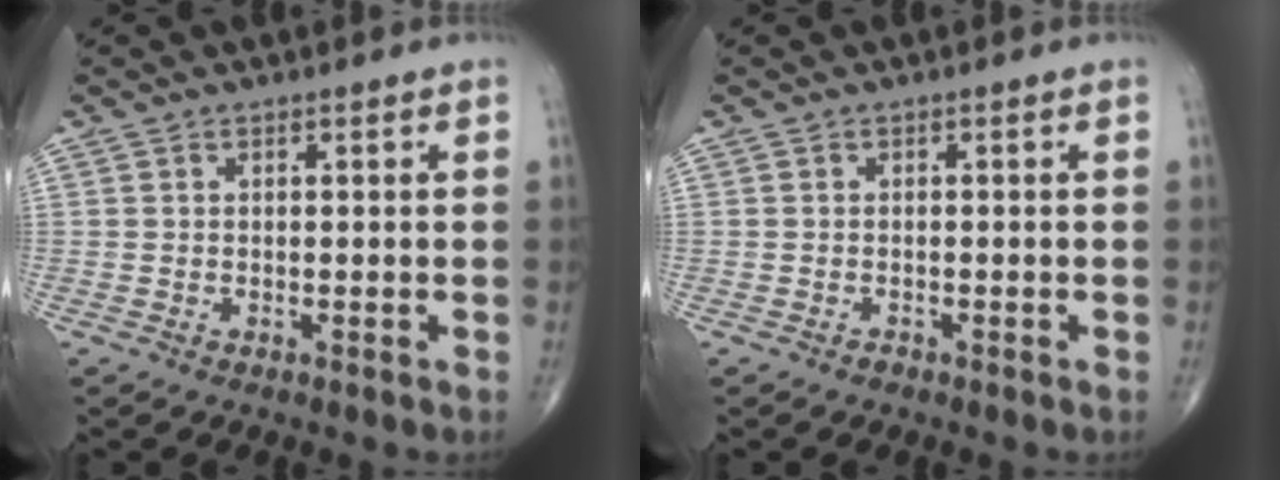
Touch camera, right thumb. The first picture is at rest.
{"total": 0.0}